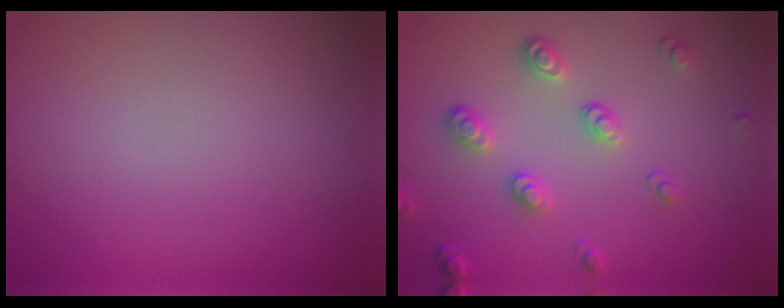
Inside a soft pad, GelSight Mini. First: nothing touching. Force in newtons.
{"total": 3.4, "press": 2.8, "slide": 1.9}